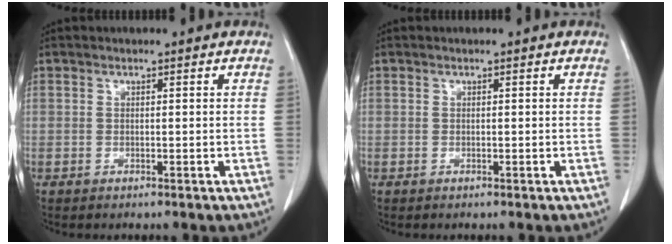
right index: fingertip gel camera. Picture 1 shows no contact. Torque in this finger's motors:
{"motor_torque": [0.00, 0.00, 0.00, 0.00]}